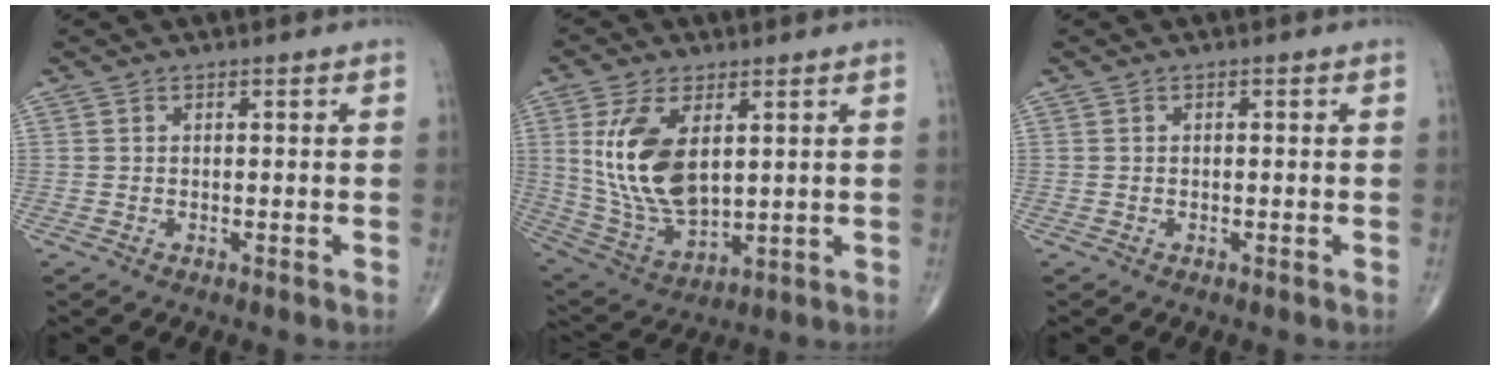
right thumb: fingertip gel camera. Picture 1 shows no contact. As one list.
[{"total": 15.1, "force": [3.6, 8.0, 12.3], "torque": [-0.241, -0.020, 0.084]}, {"total": 0.0}]